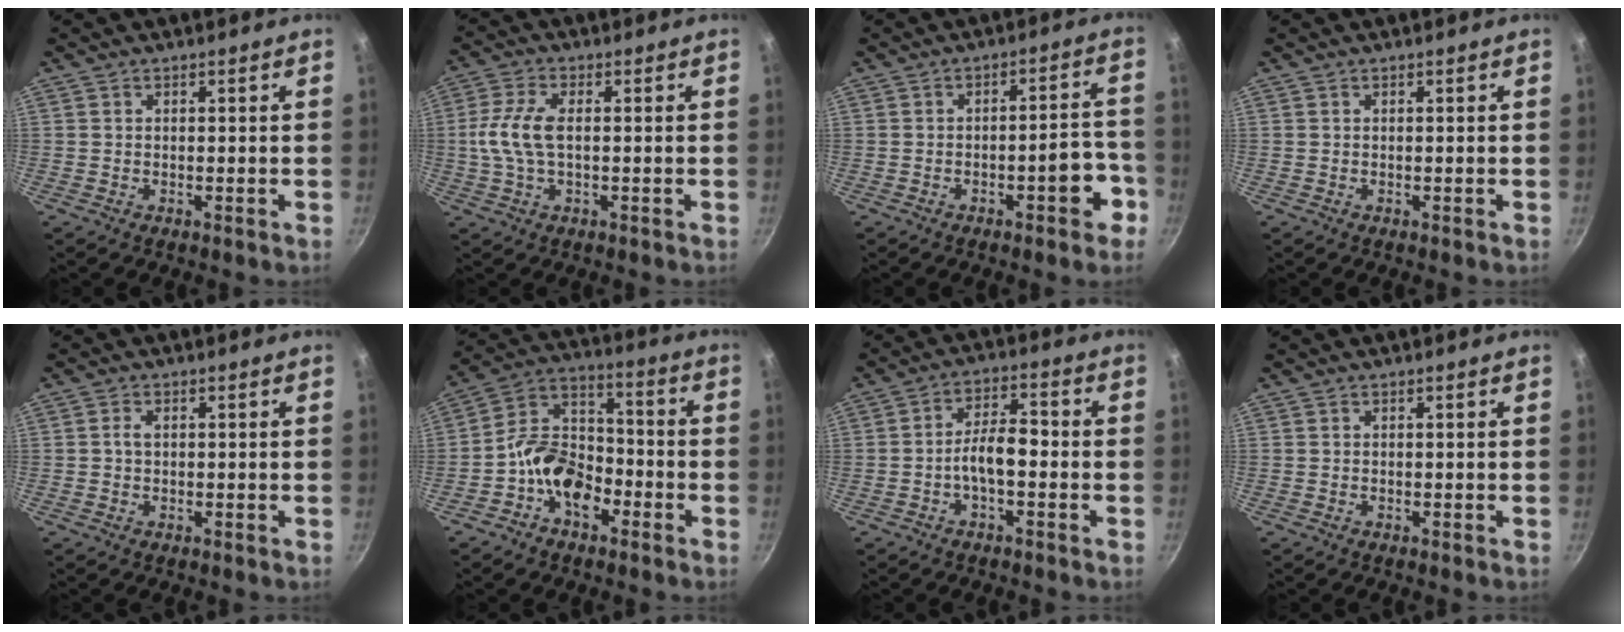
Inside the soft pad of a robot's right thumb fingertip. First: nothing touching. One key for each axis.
{"total": 7.9, "fx": 0.1, "fy": 3.8, "fz": 6.9, "tx": -0.154, "ty": 0.013, "tz": -0.004}
{"total": 7.8, "fx": -3.7, "fy": 2.7, "fz": 6.4, "tx": -0.059, "ty": 0.042, "tz": -0.044}
{"total": 0.0}
{"total": 1.7, "fx": 0.1, "fy": 1.2, "fz": 1.2, "tx": -0.018, "ty": 0.008, "tz": 0.002}
{"total": 11.9, "fx": -5.2, "fy": 7.8, "fz": 7.3, "tx": -0.099, "ty": 0.056, "tz": -0.111}
{"total": 6.5, "fx": -1.8, "fy": 2.9, "fz": 5.6, "tx": -0.086, "ty": 0.035, "tz": -0.038}
{"total": 0.0}